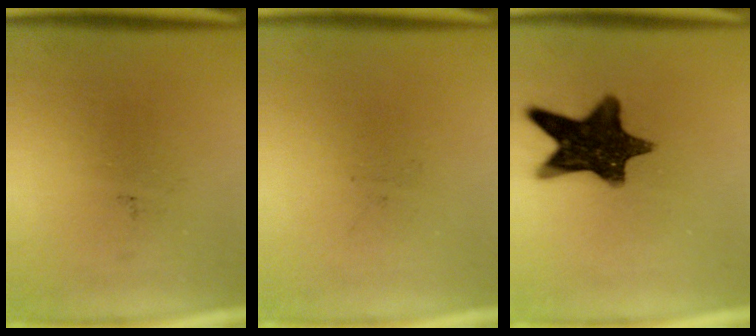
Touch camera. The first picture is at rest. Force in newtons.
{"total": 0.0}
{"total": 13.1}